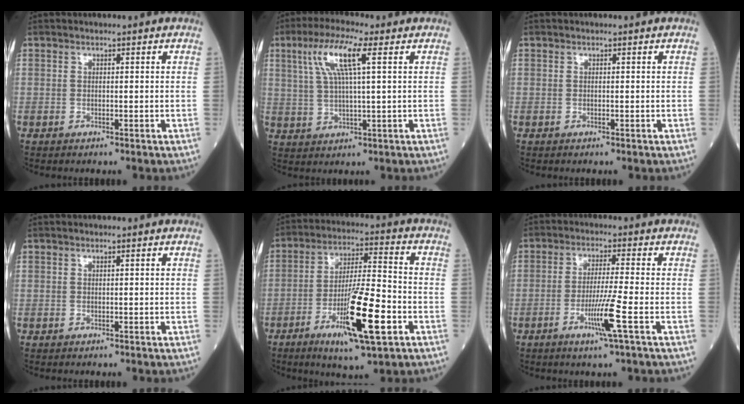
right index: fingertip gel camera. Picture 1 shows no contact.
{"total": 8.6, "force": [3.3, 0.7, 7.9], "torque": [-0.166, 0.018, 0.064]}
{"total": 0.0}
{"total": 0.0}
{"total": 14.2, "force": [-5.8, 1.4, 12.9], "torque": [-0.229, -0.019, -0.097]}
{"total": 6.5, "force": [-2.5, -1.0, 5.9], "torque": [-0.114, -0.017, -0.050]}